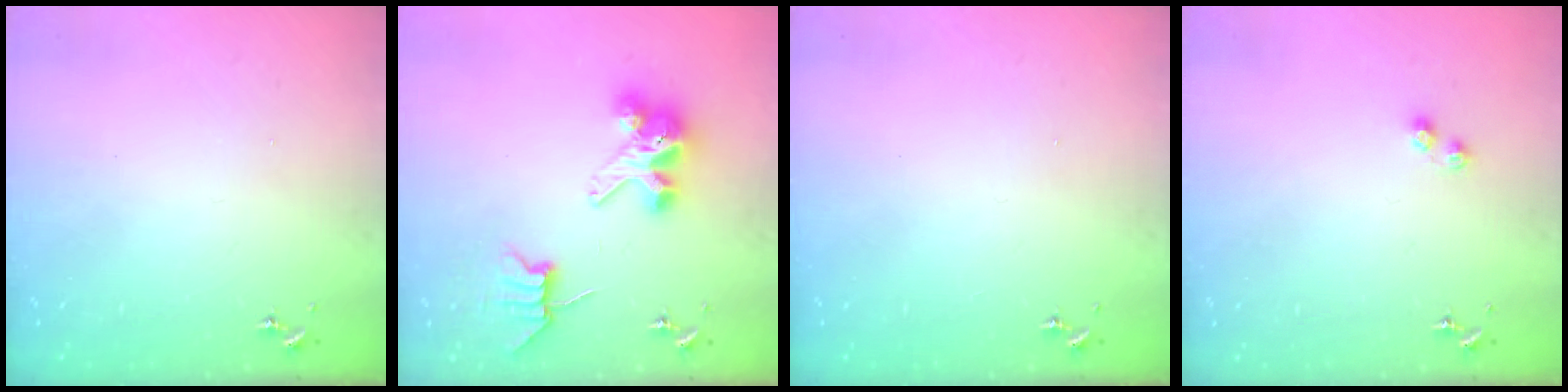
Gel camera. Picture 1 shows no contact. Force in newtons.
{"total": 10.5, "press": 10.4, "slide": 1.0}
{"total": 0.0}
{"total": 3.7, "press": 3.7, "slide": 0.4}